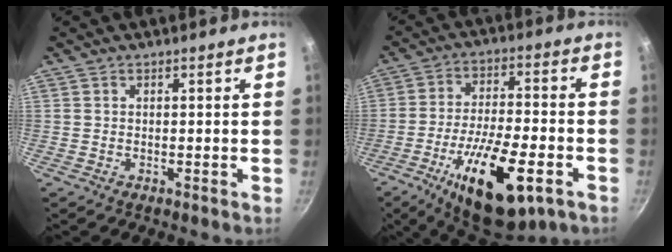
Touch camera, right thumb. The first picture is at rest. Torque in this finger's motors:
{"motor_torque": [0.14, 0.79, 1.61, -1.18, 0.50]}